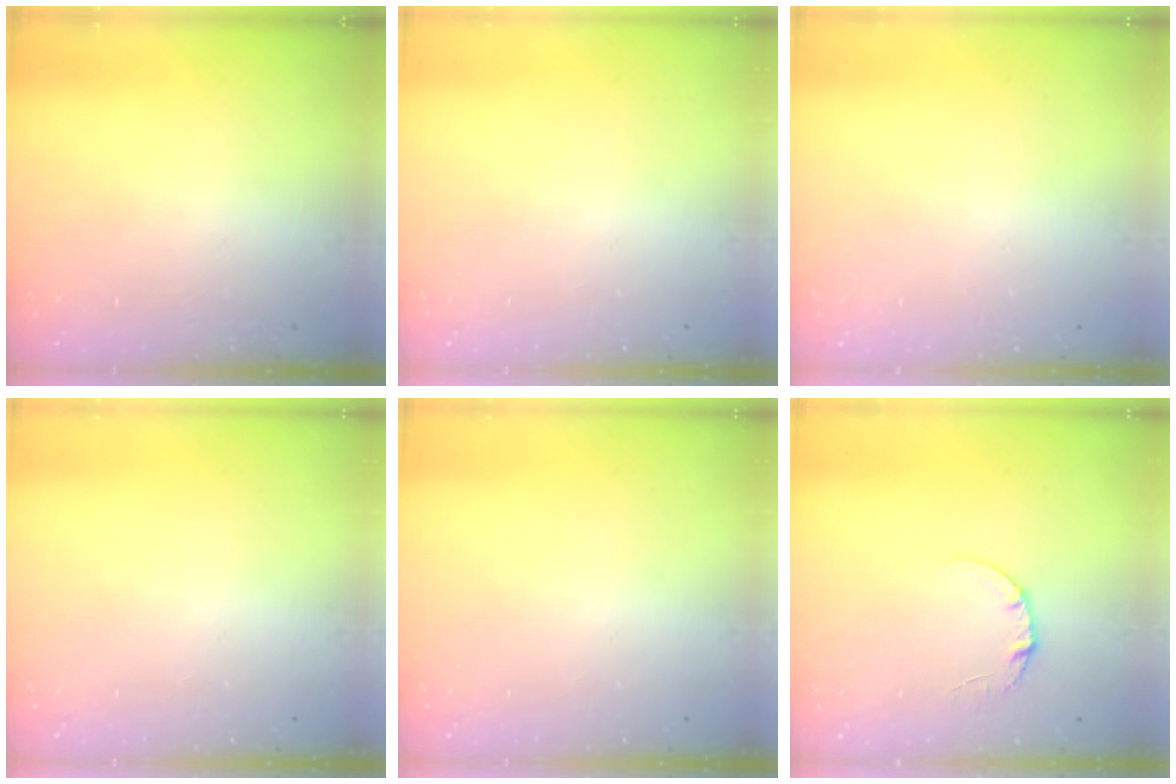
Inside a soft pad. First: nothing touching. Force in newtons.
{"total": 0.0}
{"total": 2.6, "press": 2.6, "slide": 0.2}
{"total": 0.0}
{"total": 0.0}
{"total": 3.6, "press": 3.6, "slide": 0.3}